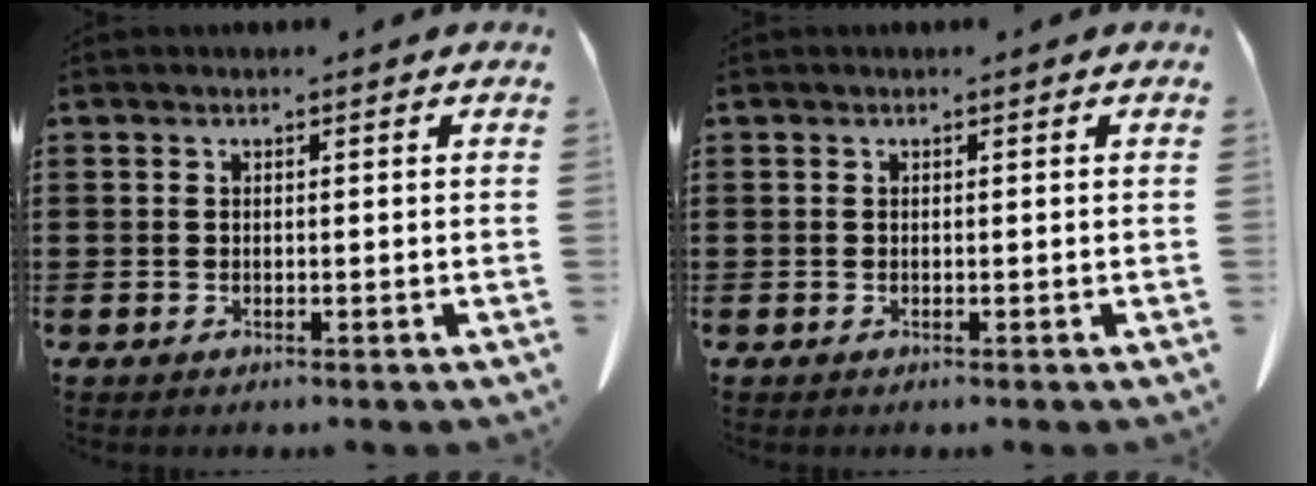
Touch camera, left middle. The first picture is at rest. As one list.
[{"total": 0.0}]